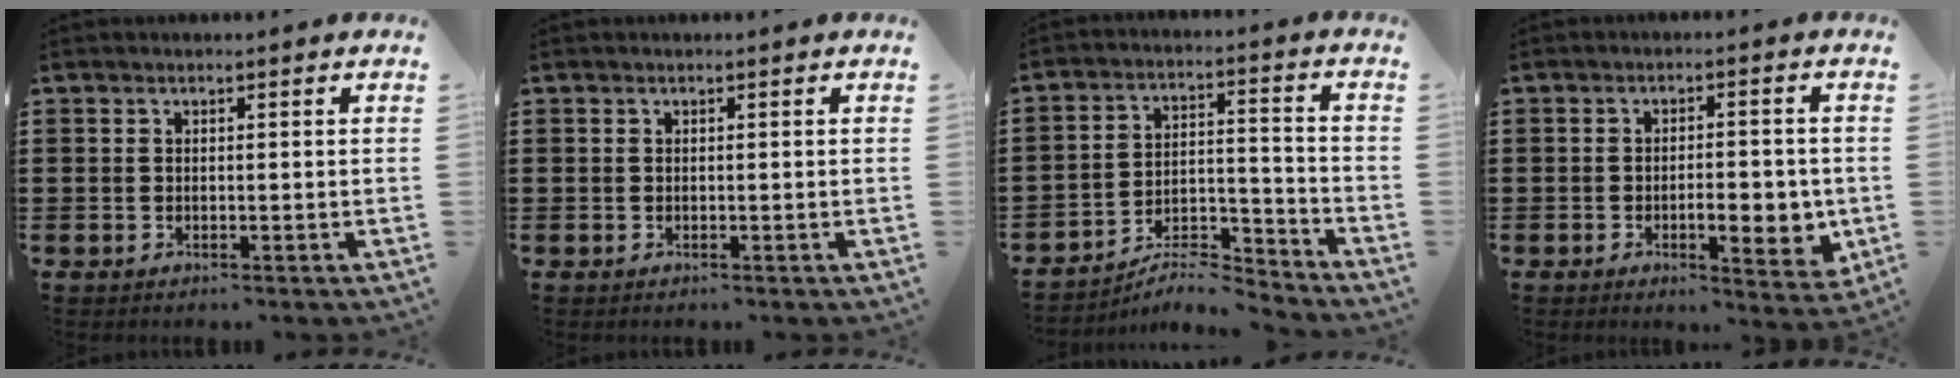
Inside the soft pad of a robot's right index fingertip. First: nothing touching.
{"total": 0.0}
{"total": 7.0, "force": [-6.5, 1.1, 2.3], "torque": [-0.031, 0.014, -0.124]}
{"total": 6.3, "force": [-1.4, 2.5, 5.6], "torque": [-0.079, -0.001, -0.025]}